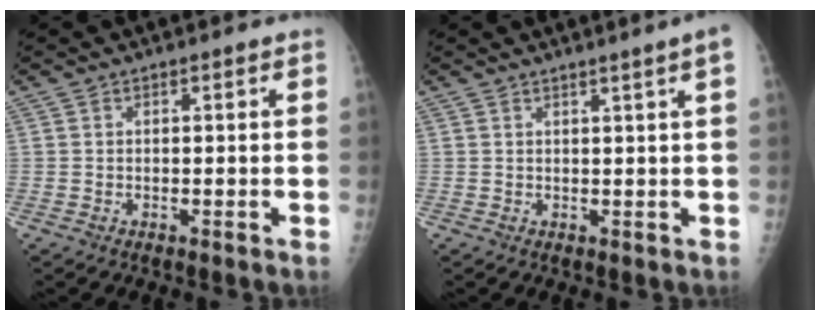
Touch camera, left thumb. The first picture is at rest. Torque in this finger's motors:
{"motor_torque": [1.11, 1.69, 0.59, -0.62, 0.05]}